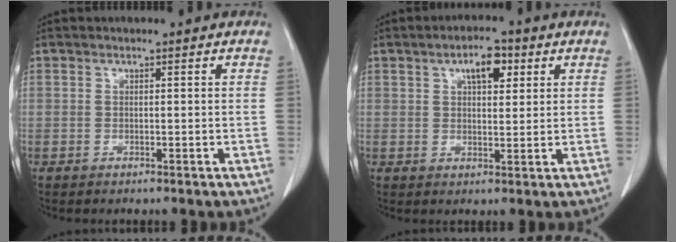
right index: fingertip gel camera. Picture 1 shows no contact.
{"total": 5.2, "force": [2.4, 2.1, 4.1], "torque": [-0.069, 0.007, 0.038]}